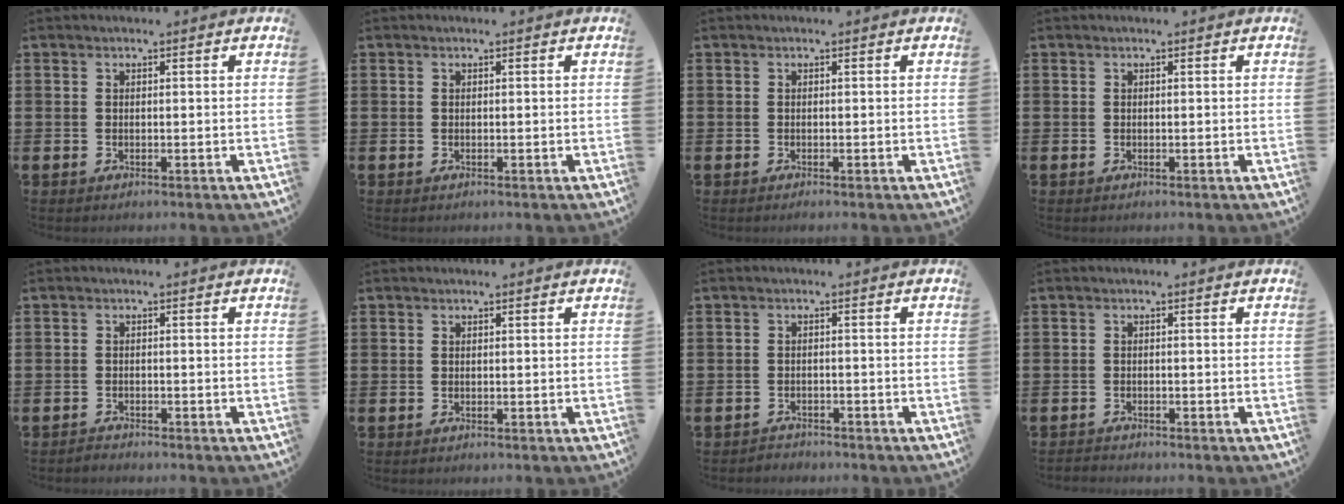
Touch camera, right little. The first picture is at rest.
{"total": 0.0}
{"total": 0.0}
{"total": 0.0}
{"total": 0.9, "force": [-0.9, 0.1, 0.0], "torque": [-0.002, 0.001, -0.019]}
{"total": 0.0}
{"total": 1.3, "force": [-1.3, 0.2, -0.2], "torque": [-0.001, 0.005, -0.029]}
{"total": 0.8, "force": [-0.8, 0.1, 0.0], "torque": [-0.001, 0.000, -0.017]}